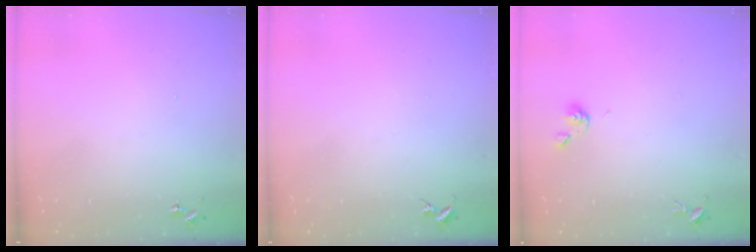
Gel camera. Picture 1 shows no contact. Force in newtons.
{"total": 0.0}
{"total": 5.6, "press": 5.6, "slide": 1.0}